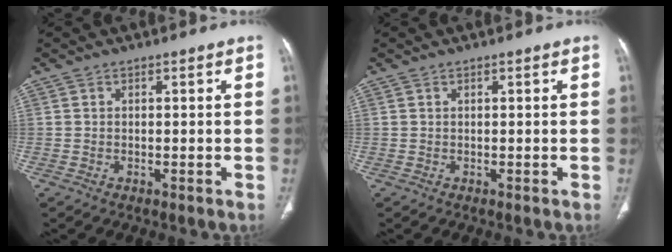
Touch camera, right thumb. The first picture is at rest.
{"total": 0.0}